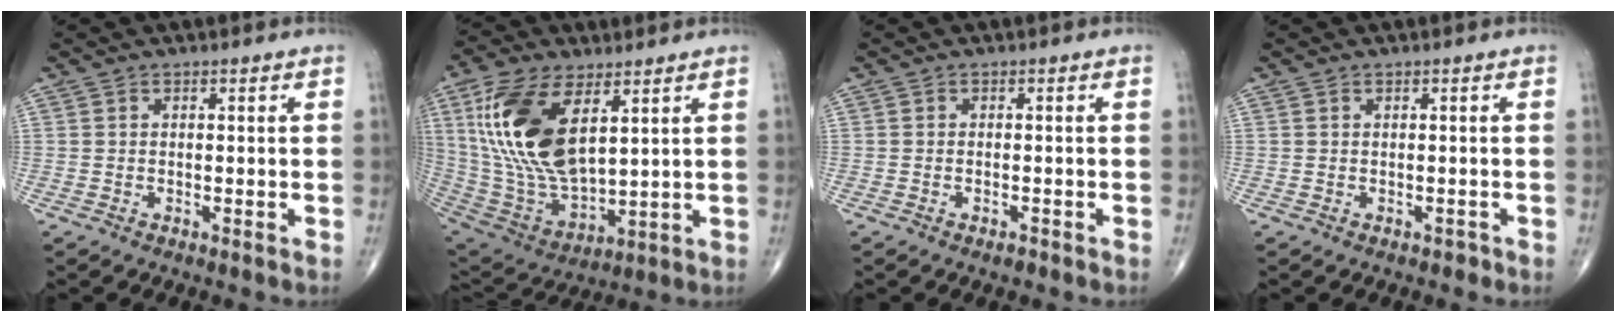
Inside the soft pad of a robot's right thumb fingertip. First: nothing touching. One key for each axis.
{"total": 20.5, "fx": 7.0, "fy": 9.9, "fz": 16.6, "tx": -0.327, "ty": -0.030, "tz": 0.142}
{"total": 1.1, "fx": -0.8, "fy": 0.4, "fz": 0.6, "tx": -0.013, "ty": 0.003, "tz": -0.012}
{"total": 0.5, "fx": -0.2, "fy": 0.5, "fz": 0.2, "tx": 0.001, "ty": 0.002, "tz": -0.004}